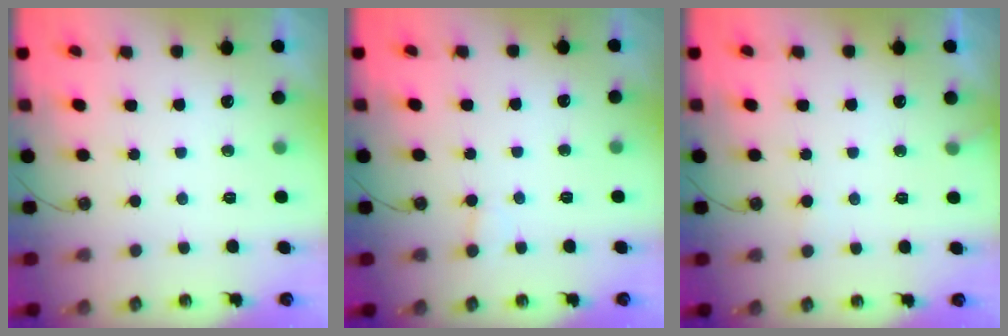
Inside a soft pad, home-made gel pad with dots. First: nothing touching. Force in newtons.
{"total": 2.8, "press": 2.8, "slide": 0.2}
{"total": 5.4, "press": 5.4, "slide": 0.4}